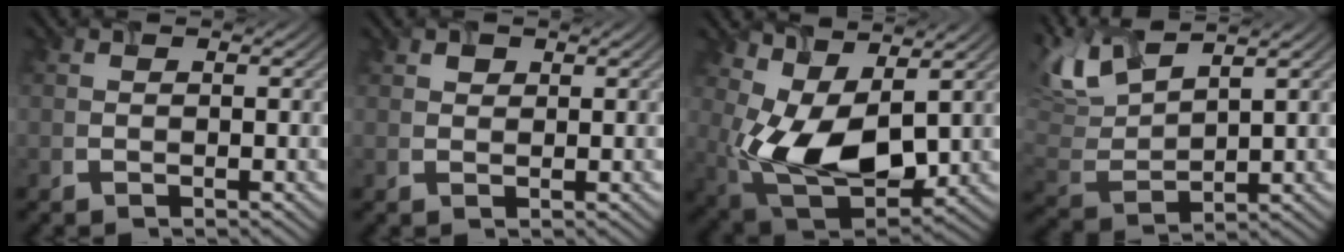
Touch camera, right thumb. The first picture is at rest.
{"total": 0.7, "force": [0.5, 0.5, 0.1], "torque": [-0.002, -0.004, 0.012]}
{"total": 11.5, "force": [2.0, 6.2, 9.4], "torque": [-0.208, -0.016, 0.044]}
{"total": 8.1, "force": [5.9, 2.1, 5.1], "torque": [-0.129, 0.011, 0.121]}